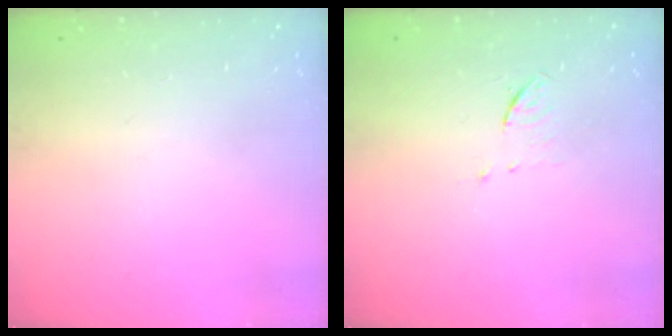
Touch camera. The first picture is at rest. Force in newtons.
{"total": 3.9, "press": 3.6, "slide": 1.4}